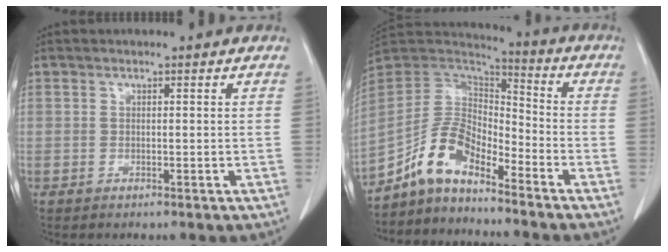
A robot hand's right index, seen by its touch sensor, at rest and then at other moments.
{"total": 9.7, "force": [-7.3, 3.6, 5.2], "torque": [-0.115, 0.032, -0.142]}